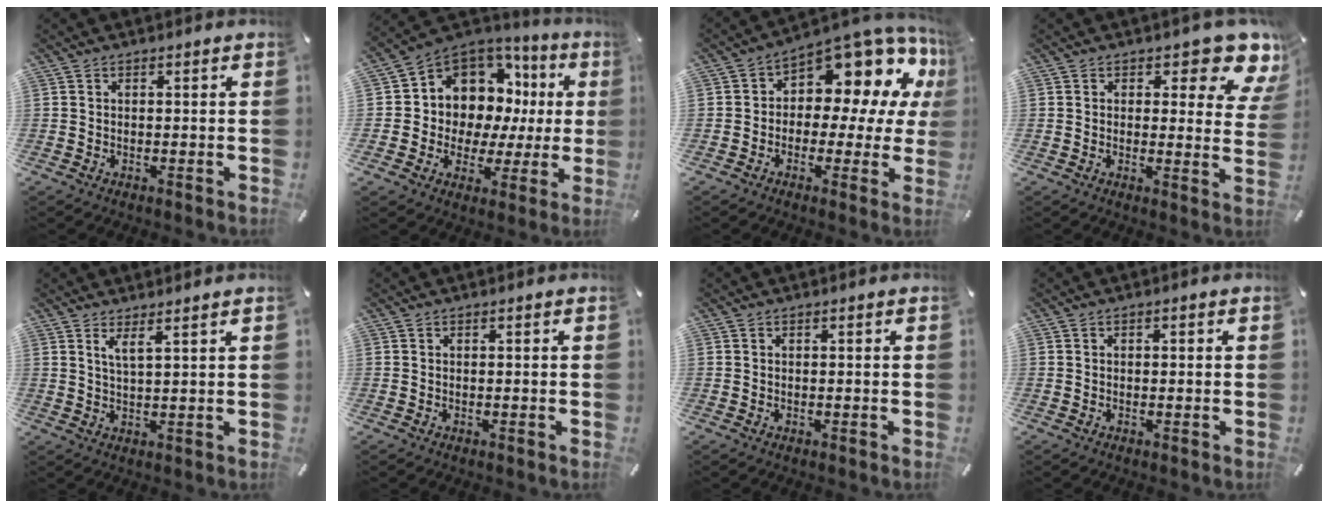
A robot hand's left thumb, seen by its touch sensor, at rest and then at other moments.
{"total": 9.9, "force": [4.1, 8.6, 2.6], "torque": [-0.052, -0.059, 0.087]}
{"total": 11.3, "force": [6.1, 6.7, 6.8], "torque": [-0.091, -0.072, 0.101]}
{"total": 9.5, "force": [6.4, 4.0, 5.9], "torque": [-0.056, -0.049, 0.104]}
{"total": 3.3, "force": [2.4, -0.1, 2.2], "torque": [-0.049, -0.007, 0.041]}
{"total": 0.0}
{"total": 0.0}
{"total": 0.7, "force": [0.1, 0.3, 0.7], "torque": [-0.011, 0.003, 0.000]}